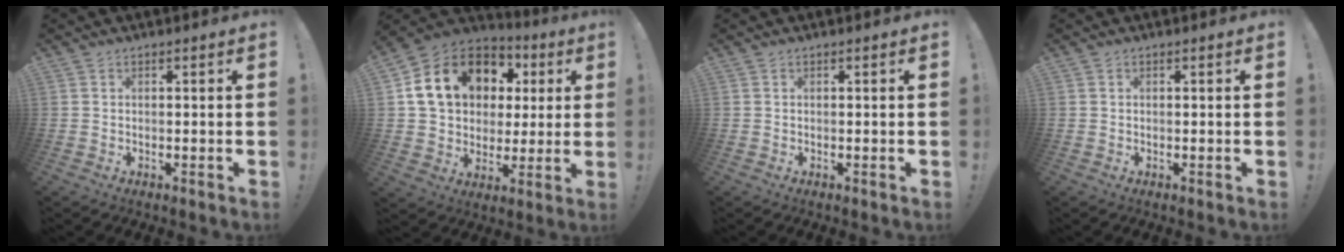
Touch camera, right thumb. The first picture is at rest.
{"total": 19.0, "force": [7.2, 14.1, 10.5], "torque": [-0.166, -0.018, 0.150]}
{"total": 0.0}
{"total": 0.0}